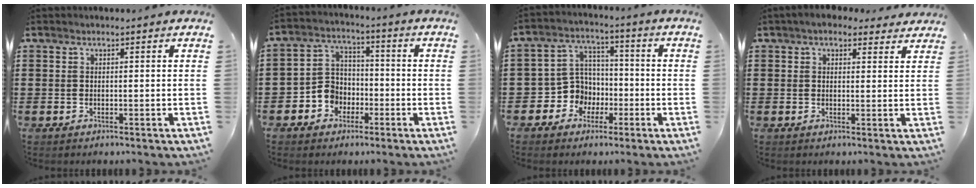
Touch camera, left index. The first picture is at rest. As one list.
[{"total": 5.8, "force": [-2.5, 5.0, 1.4], "torque": [-0.053, 0.010, -0.051]}, {"total": 7.2, "force": [-1.7, 6.8, 1.9], "torque": [-0.077, 0.004, -0.035]}, {"total": 3.5, "force": [2.7, 1.8, 1.3], "torque": [-0.035, 0.002, 0.049]}]